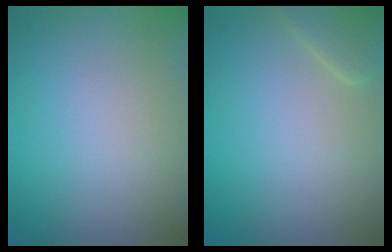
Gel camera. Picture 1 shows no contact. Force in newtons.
{"total": 1.9, "press": 1.9, "slide": 0.1}